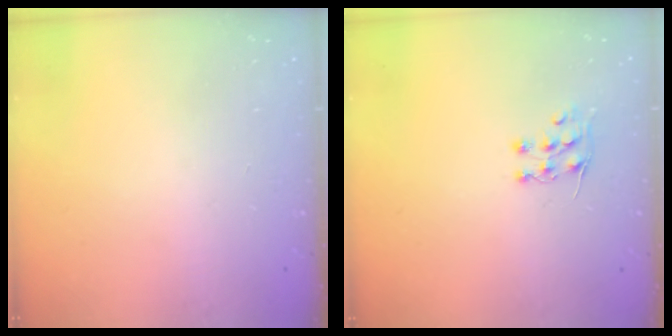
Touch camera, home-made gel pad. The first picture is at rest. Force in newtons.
{"total": 5.9, "press": 5.9, "slide": 0.5}